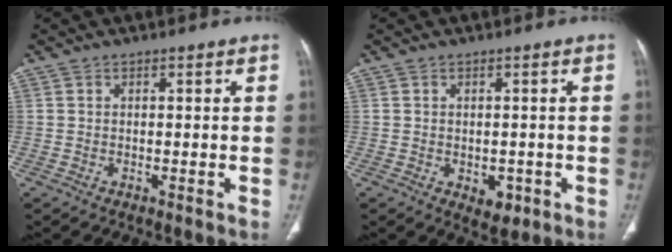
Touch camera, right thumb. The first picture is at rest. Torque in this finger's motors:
{"motor_torque": [-0.53, -0.06, -0.50, 0.10, 0.02]}